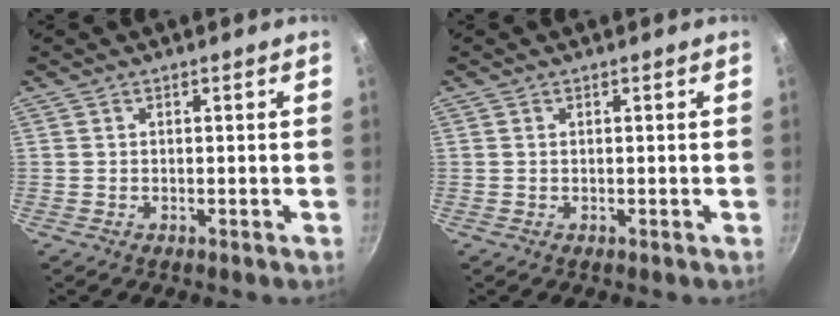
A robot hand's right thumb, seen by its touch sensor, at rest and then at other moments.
{"total": 0.0}